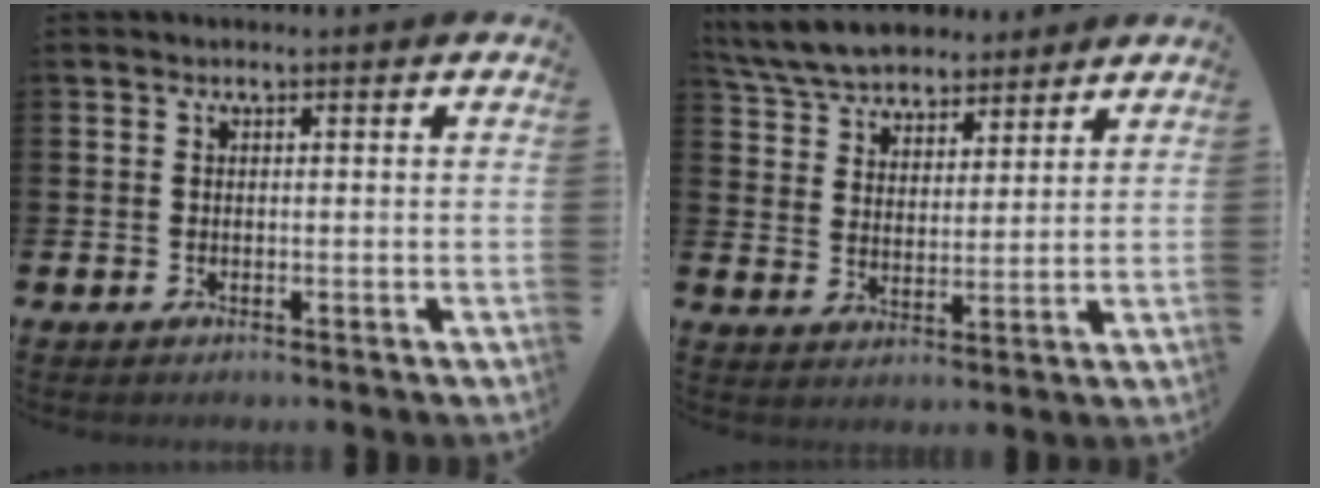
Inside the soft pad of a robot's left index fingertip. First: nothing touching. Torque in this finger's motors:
{"motor_torque": [0.86, -0.95, 0.77, 0.04]}